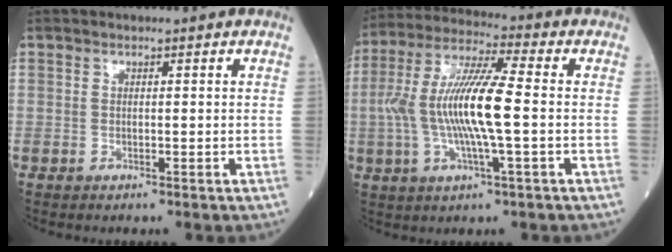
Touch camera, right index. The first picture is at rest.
{"total": 13.3, "force": [-1.1, 1.2, 13.2], "torque": [-0.267, 0.007, -0.026]}